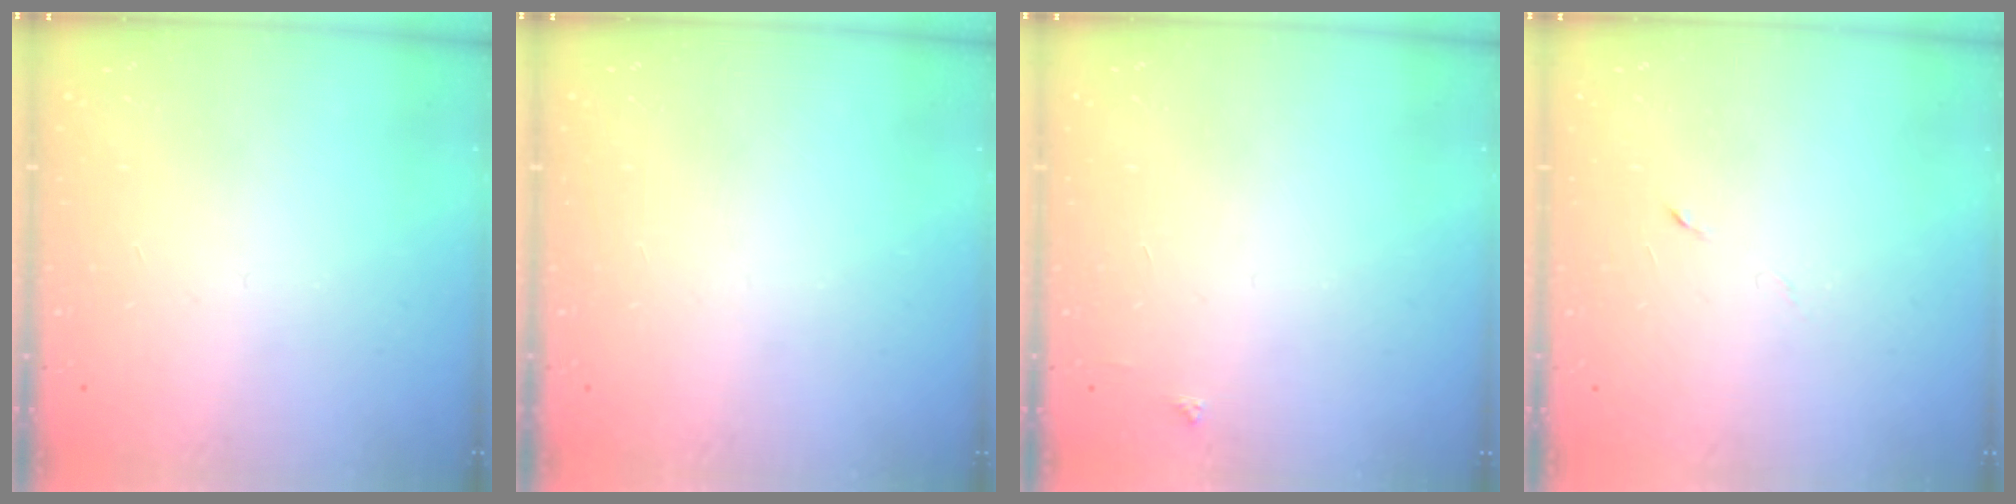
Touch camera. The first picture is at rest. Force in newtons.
{"total": 0.0}
{"total": 2.1, "press": 2.1, "slide": 0.3}
{"total": 2.9, "press": 2.7, "slide": 1.0}